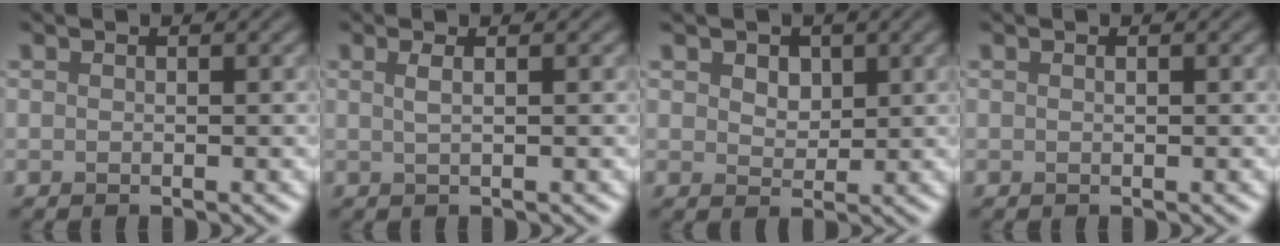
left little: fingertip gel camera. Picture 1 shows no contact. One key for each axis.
{"total": 1.5, "fx": 0.5, "fy": 0.6, "fz": 1.3, "tx": -0.019, "ty": 0.003, "tz": 0.002}
{"total": 2.7, "fx": 1.3, "fy": 1.8, "fz": 1.4, "tx": -0.028, "ty": 0.005, "tz": 0.014}
{"total": 0.0}